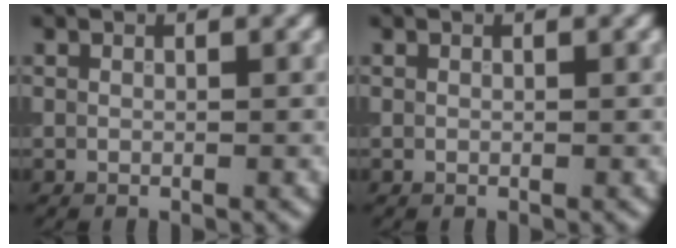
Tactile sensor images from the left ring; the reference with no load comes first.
{"total": 0.0}